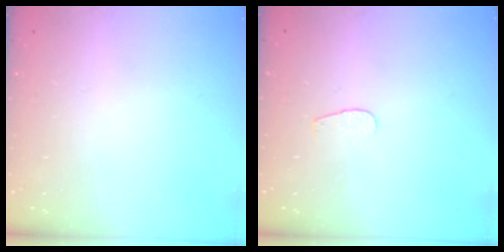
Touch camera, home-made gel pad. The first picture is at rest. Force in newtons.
{"total": 3.3, "press": 3.3, "slide": 0.3}